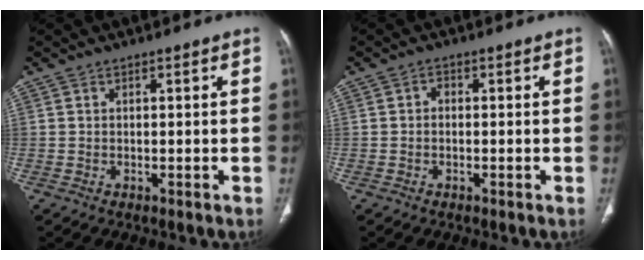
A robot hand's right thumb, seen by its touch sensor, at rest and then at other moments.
{"total": 1.1, "force": [-0.2, 0.8, 0.8], "torque": [-0.009, 0.003, -0.006]}